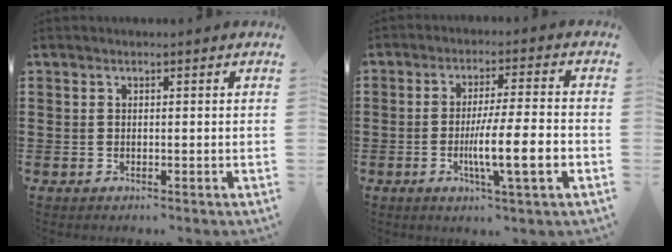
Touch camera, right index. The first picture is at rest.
{"total": 9.7, "force": [-2.7, 1.0, 9.3], "torque": [-0.165, -0.010, -0.048]}